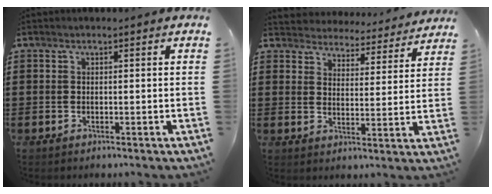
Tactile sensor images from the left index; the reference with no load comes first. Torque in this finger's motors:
{"motor_torque": [2.14, 0.00, 0.19, 0.01]}